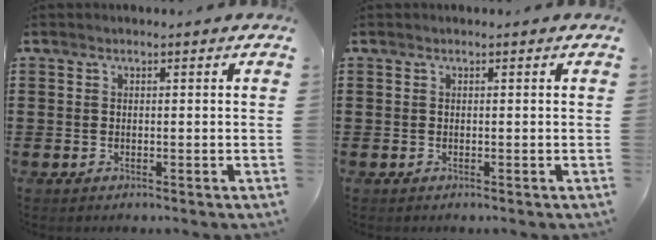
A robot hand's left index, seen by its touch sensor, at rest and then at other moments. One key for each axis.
{"total": 0.0}